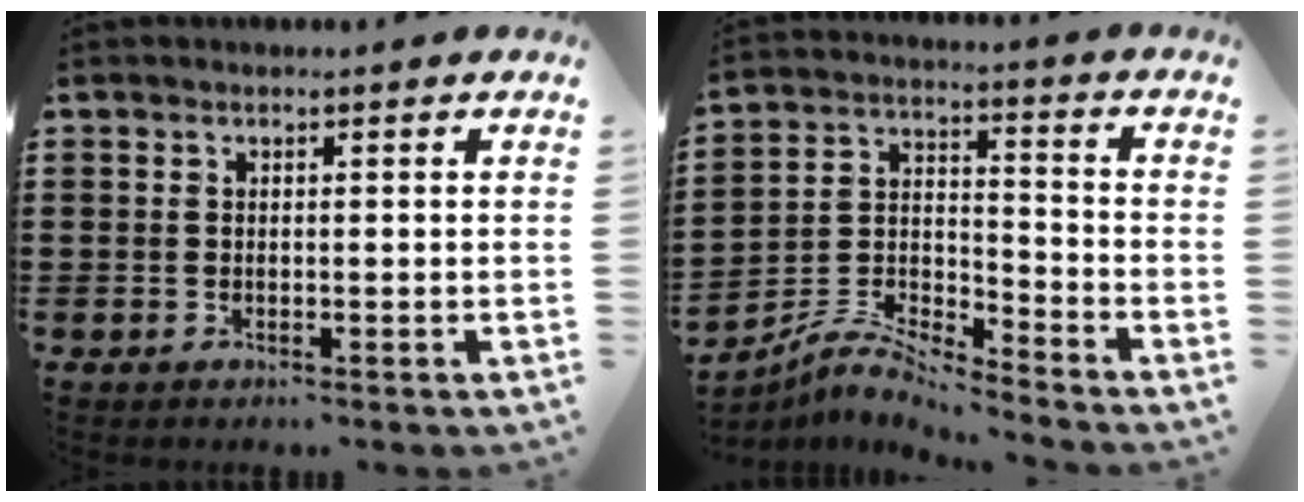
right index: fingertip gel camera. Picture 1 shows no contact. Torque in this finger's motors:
{"motor_torque": [-1.06, 1.07, -0.55, -0.20]}